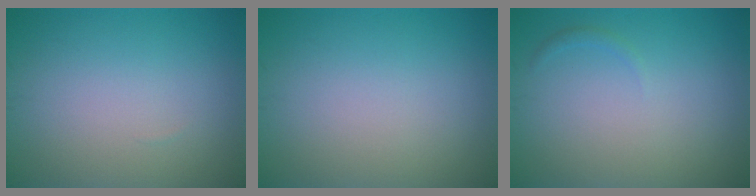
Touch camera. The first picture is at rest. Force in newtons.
{"total": 0.0}
{"total": 0.6, "press": 0.6, "slide": 0.0}